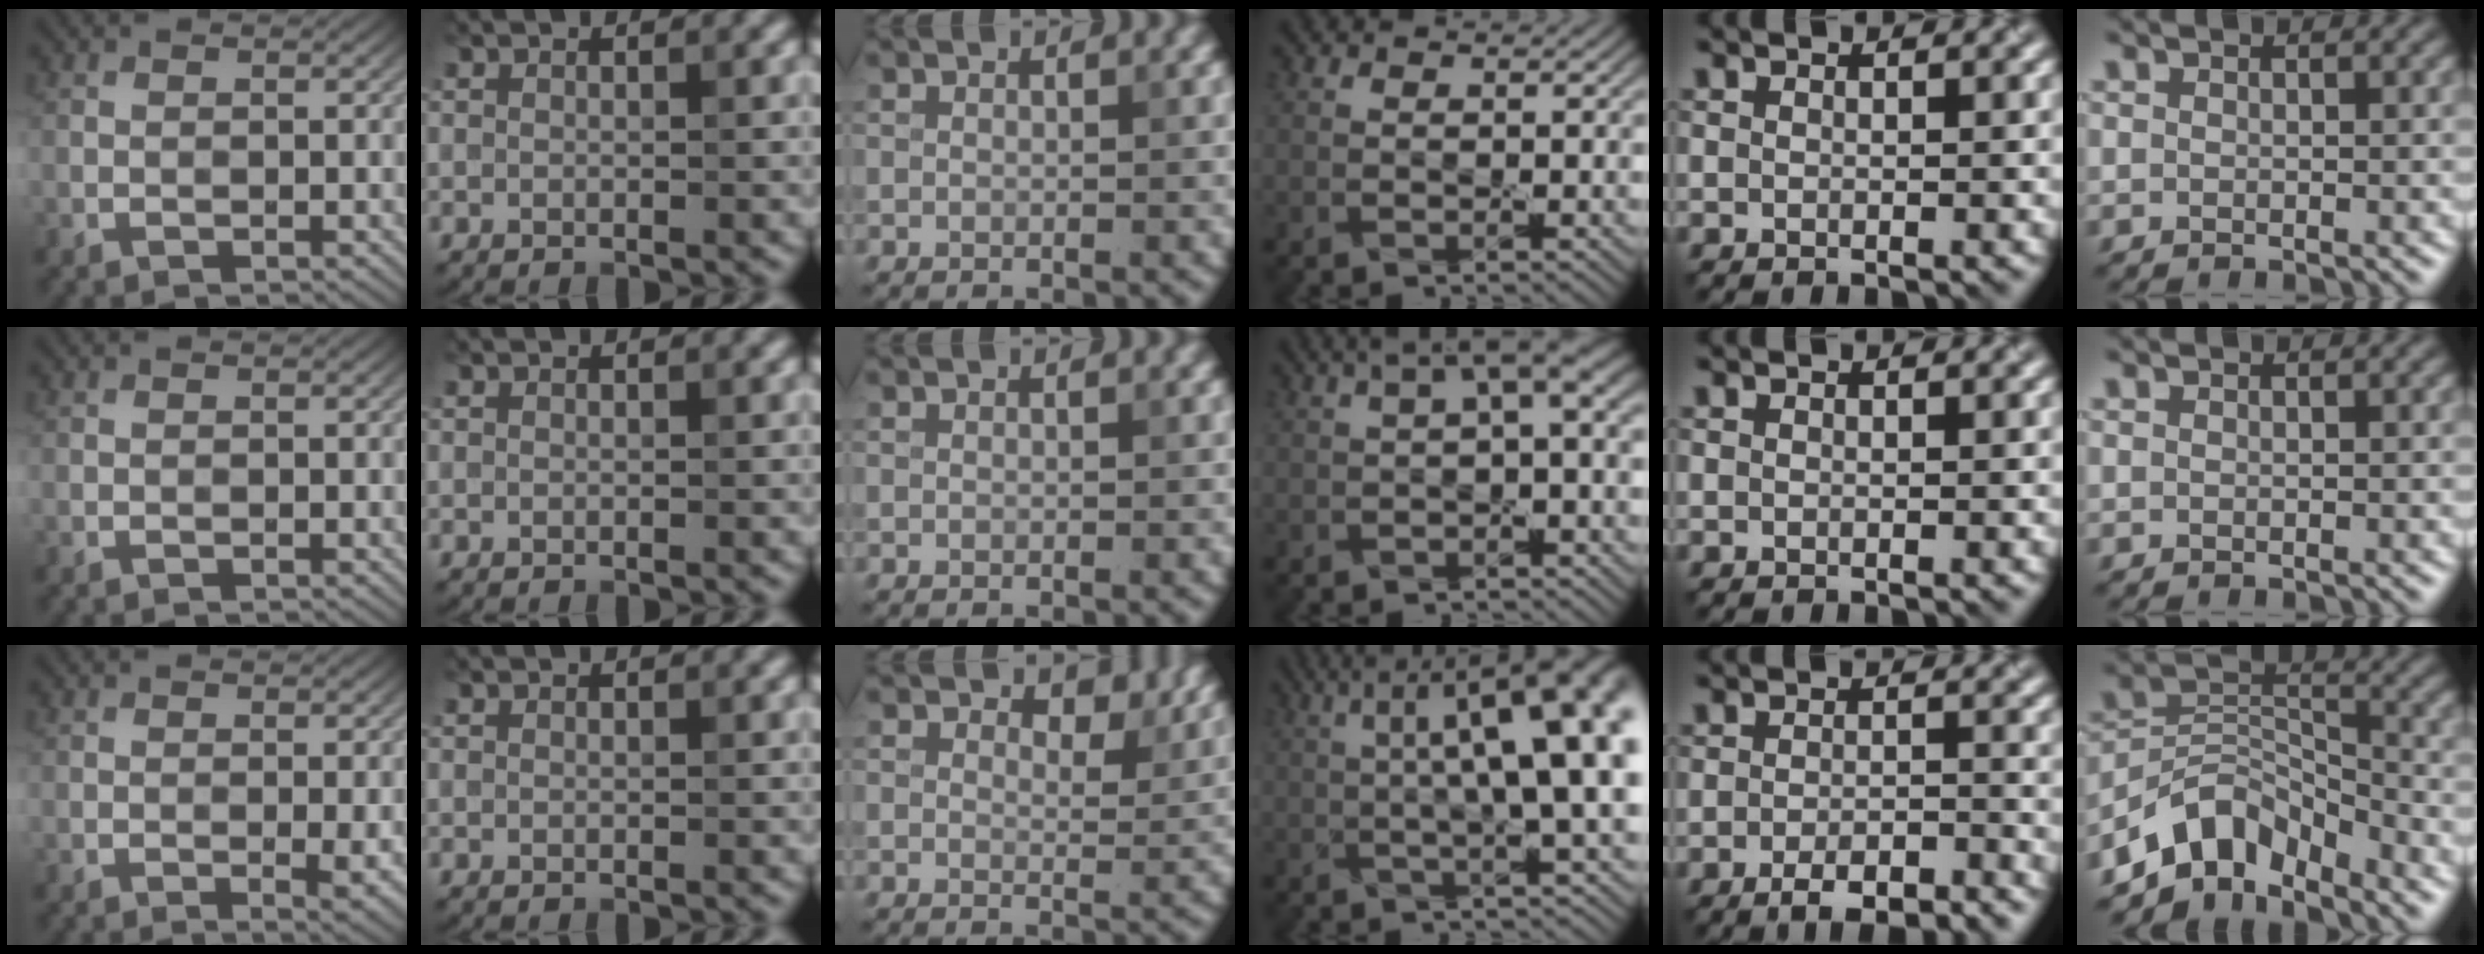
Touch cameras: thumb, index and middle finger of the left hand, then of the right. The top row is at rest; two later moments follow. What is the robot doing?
{"motion": "pour", "object": "sugar"}